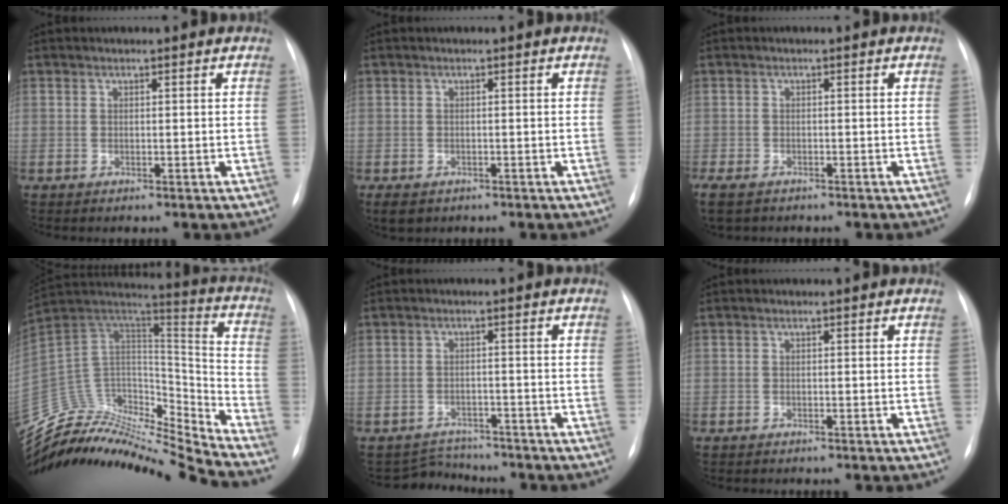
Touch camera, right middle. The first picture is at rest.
{"total": 4.3, "force": [-2.8, 2.7, 1.7], "torque": [-0.025, -0.006, -0.038]}
{"total": 6.1, "force": [-4.5, 2.8, 2.9], "torque": [-0.059, -0.013, -0.070]}
{"total": 28.4, "force": [-27.1, 2.9, 7.9], "torque": [-0.181, 0.026, -0.439]}
{"total": 4.2, "force": [-4.0, 0.8, -1.0], "torque": [0.009, 0.004, -0.060]}
{"total": 0.7, "force": [-0.7, 0.2, 0.2], "torque": [-0.007, -0.002, -0.009]}